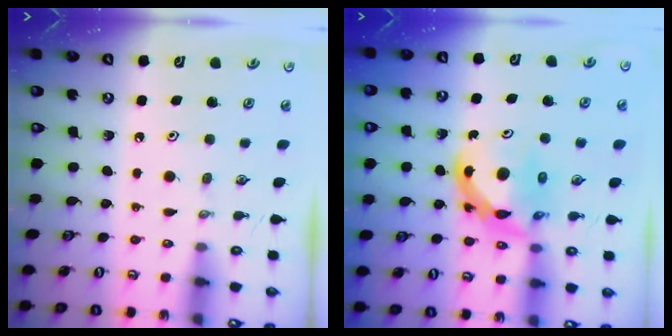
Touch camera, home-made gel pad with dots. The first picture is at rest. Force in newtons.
{"total": 8.2, "press": 8.2, "slide": 0.7}